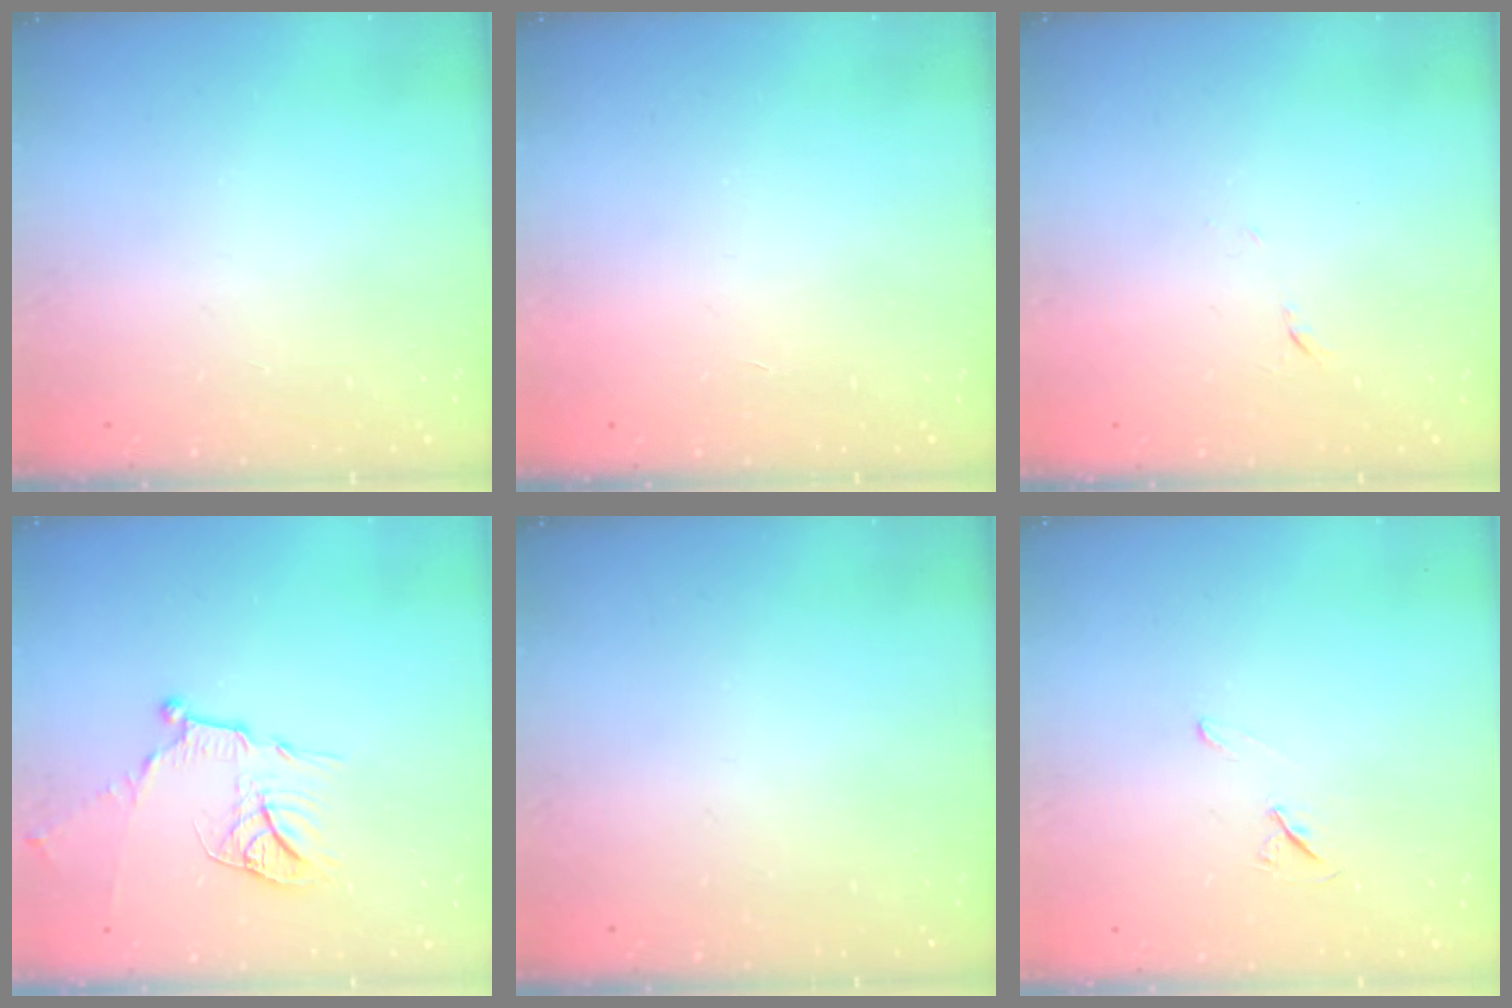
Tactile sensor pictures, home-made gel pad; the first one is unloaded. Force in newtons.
{"total": 1.5, "press": 1.5, "slide": 0.1}
{"total": 4.4, "press": 4.3, "slide": 0.8}
{"total": 14.1, "press": 14.1, "slide": 1.4}
{"total": 0.0}
{"total": 5.7, "press": 5.2, "slide": 2.4}